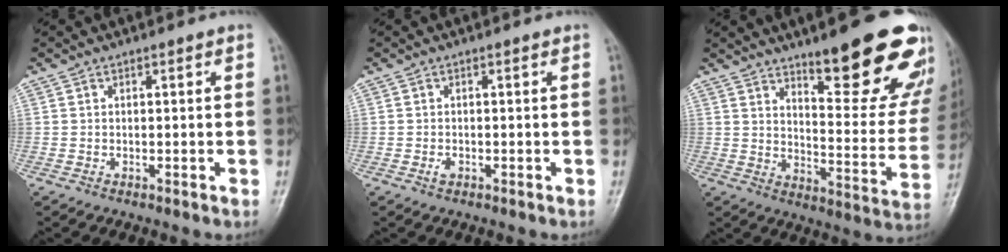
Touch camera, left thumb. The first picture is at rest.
{"total": 1.0, "force": [-0.4, 0.6, 0.6], "torque": [-0.009, 0.000, -0.005]}
{"total": 21.5, "force": [13.9, 5.5, 15.4], "torque": [-0.161, -0.093, 0.197]}